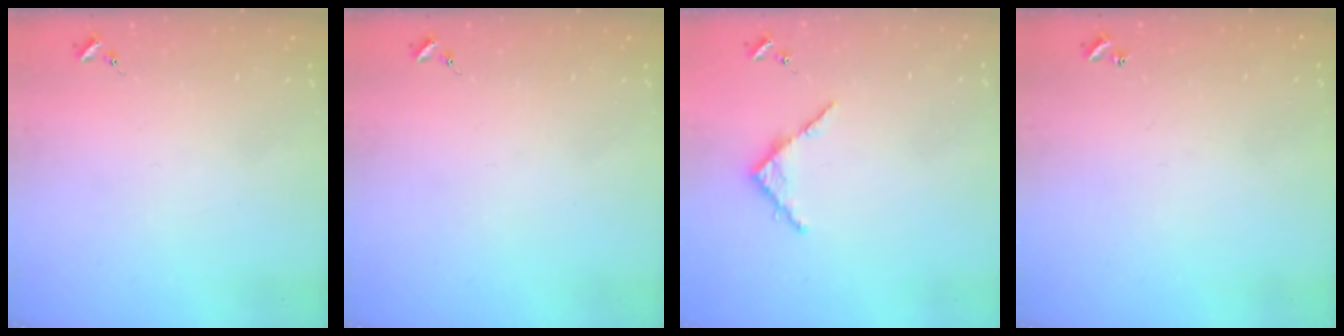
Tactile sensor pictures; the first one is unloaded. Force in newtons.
{"total": 0.0}
{"total": 4.9, "press": 4.9, "slide": 0.5}
{"total": 0.9, "press": 0.9, "slide": 0.2}